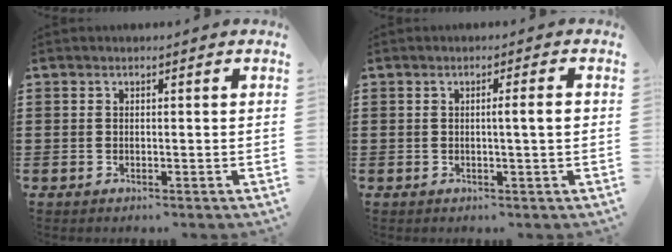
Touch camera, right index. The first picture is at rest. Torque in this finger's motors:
{"motor_torque": [0.97, -0.12, 0.20, 0.08]}